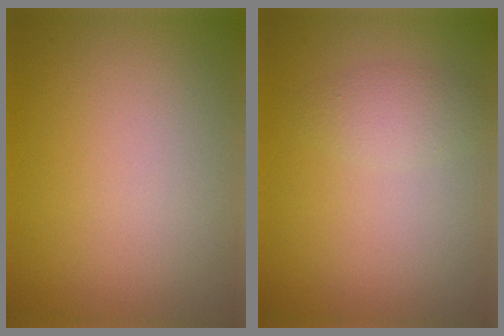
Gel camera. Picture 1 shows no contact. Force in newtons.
{"total": 1.8, "press": 1.8, "slide": 0.2}